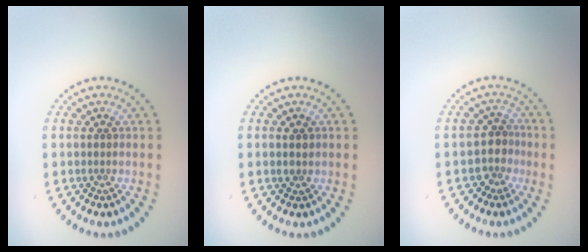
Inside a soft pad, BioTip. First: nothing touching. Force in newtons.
{"total": 1.1, "press": 1.0, "slide": 0.3}
{"total": 2.3, "press": 1.8, "slide": 1.5}